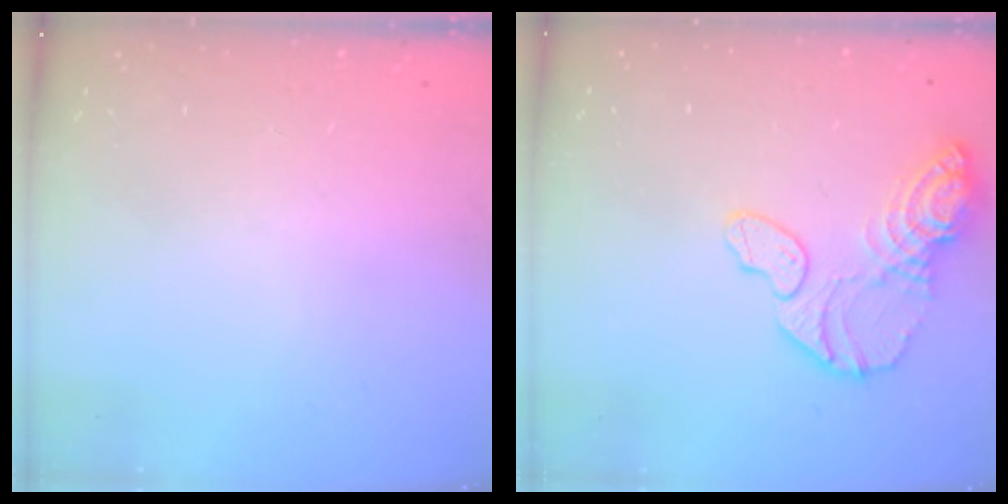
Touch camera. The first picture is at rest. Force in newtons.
{"total": 14.5, "press": 13.5, "slide": 5.3}